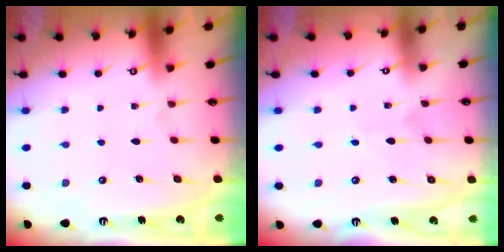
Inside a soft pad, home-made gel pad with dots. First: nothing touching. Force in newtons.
{"total": 1.3, "press": 1.3, "slide": 0.1}